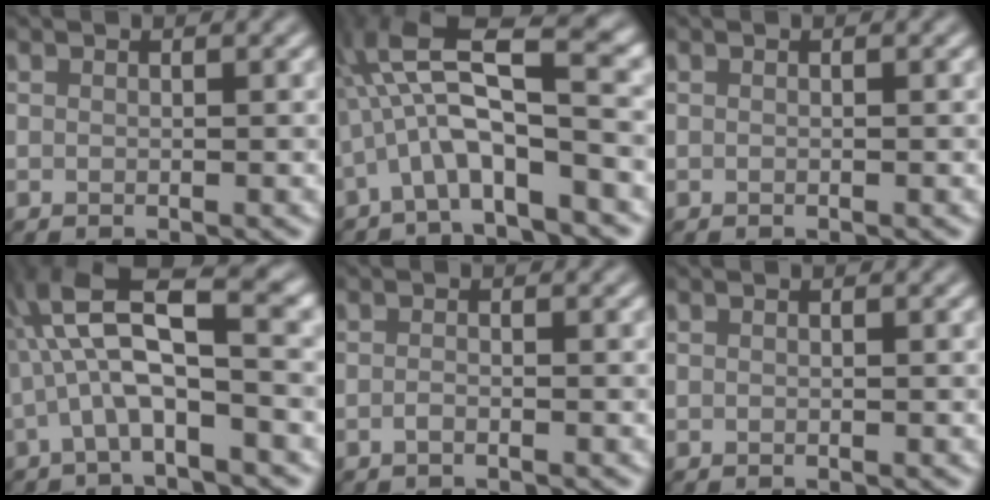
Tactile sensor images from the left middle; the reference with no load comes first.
{"total": 8.2, "force": [-1.4, 1.9, 7.8], "torque": [-0.148, 0.029, -0.037]}
{"total": 0.0}
{"total": 8.2, "force": [-0.6, 2.1, 7.9], "torque": [-0.155, 0.032, -0.024]}
{"total": 0.9, "force": [-0.6, 0.2, 0.6], "torque": [-0.012, 0.000, -0.012]}
{"total": 0.0}